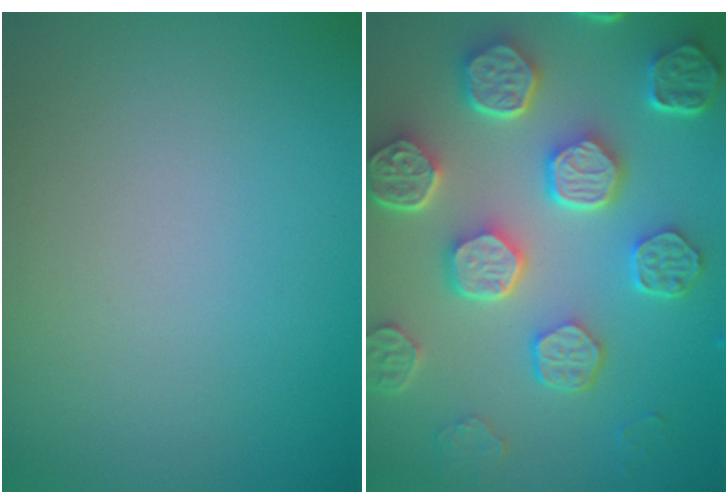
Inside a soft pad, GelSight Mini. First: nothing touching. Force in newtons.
{"total": 8.3, "press": 6.2, "slide": 5.6}